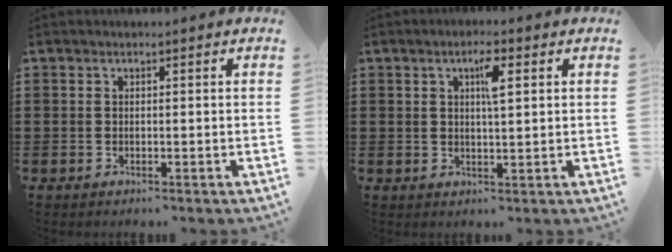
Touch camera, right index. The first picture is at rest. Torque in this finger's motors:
{"motor_torque": [0.19, 0.16, 0.14, 0.04]}